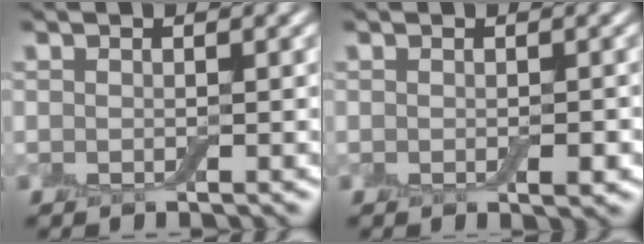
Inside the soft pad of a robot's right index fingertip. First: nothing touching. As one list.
[{"total": 1.2, "force": [-0.3, 0.4, 1.1], "torque": [-0.017, -0.003, -0.002]}]